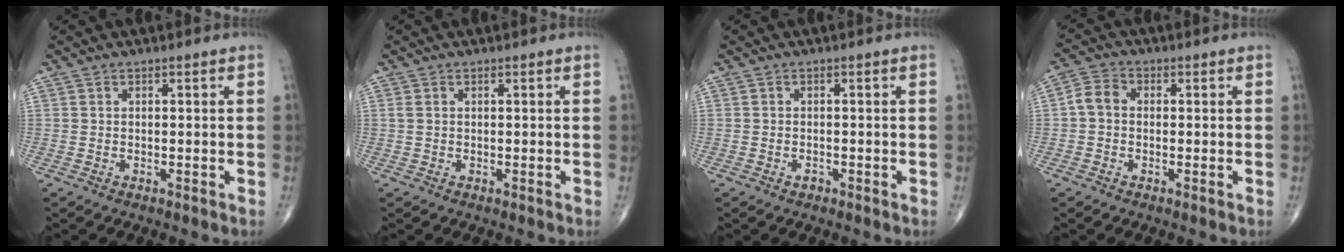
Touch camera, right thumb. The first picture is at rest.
{"total": 0.8, "force": [0.2, 0.5, 0.6], "torque": [-0.019, 0.004, 0.008]}
{"total": 0.9, "force": [-0.5, 0.6, 0.4], "torque": [-0.007, 0.004, -0.008]}
{"total": 4.1, "force": [-0.1, 3.2, 2.5], "torque": [-0.042, 0.014, -0.012]}